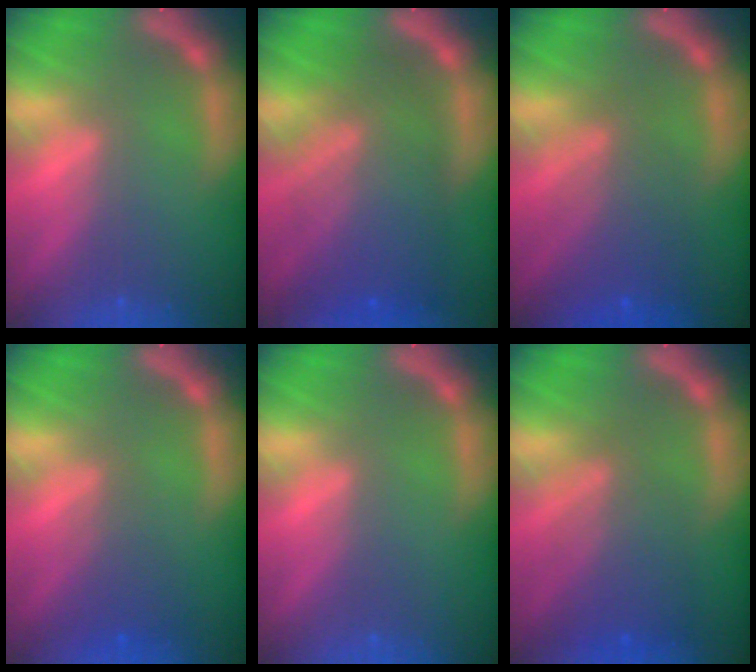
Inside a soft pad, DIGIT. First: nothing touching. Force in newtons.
{"total": 9.1}
{"total": 5.6}
{"total": 2.4}
{"total": 0.0}
{"total": 5.5}